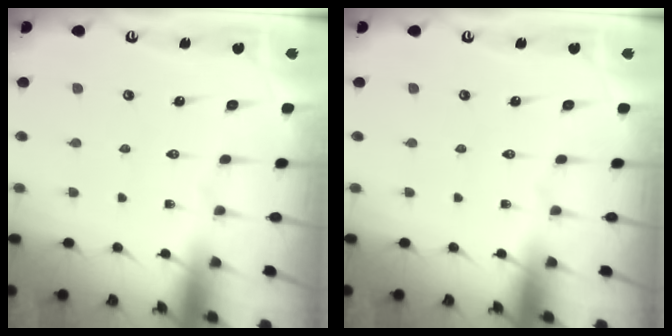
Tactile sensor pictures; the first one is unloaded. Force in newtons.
{"total": 0.0}